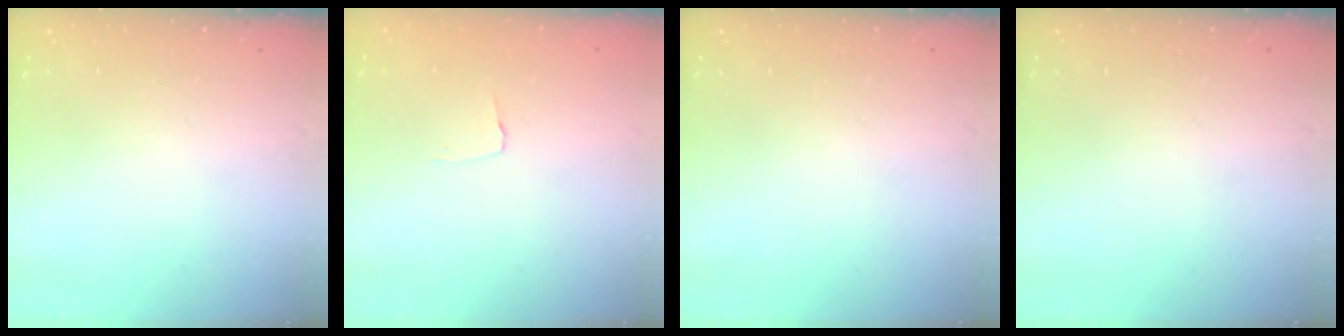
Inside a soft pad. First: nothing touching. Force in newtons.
{"total": 2.6, "press": 2.6, "slide": 0.2}
{"total": 0.0}
{"total": 0.0}